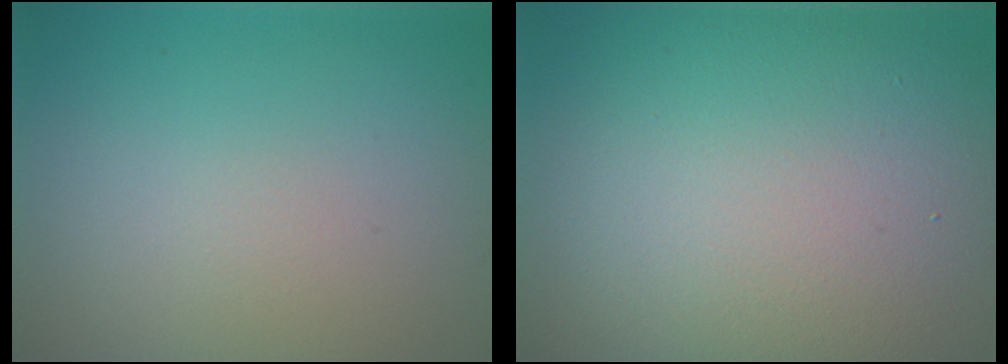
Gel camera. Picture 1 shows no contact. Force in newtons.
{"total": 17.3, "press": 17.3, "slide": 1.1}